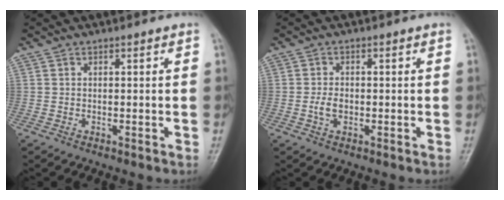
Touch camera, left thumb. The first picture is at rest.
{"total": 2.8, "force": [-0.5, 1.9, 2.0], "torque": [-0.036, 0.004, -0.010]}